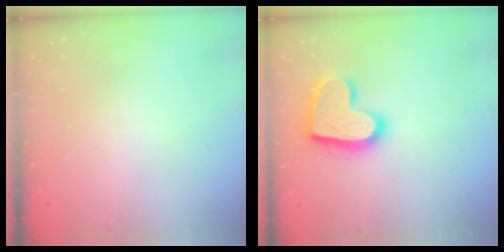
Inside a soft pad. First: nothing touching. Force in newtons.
{"total": 17.5, "press": 17.4, "slide": 1.6}